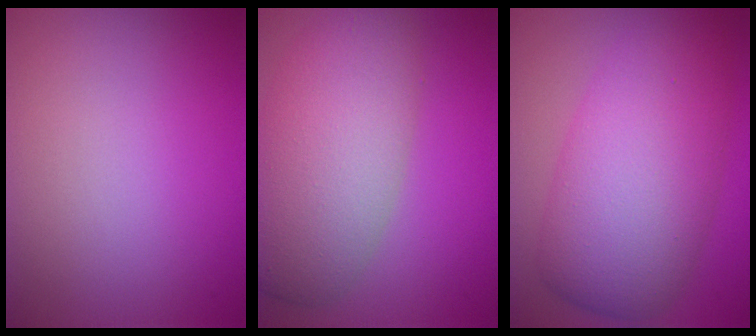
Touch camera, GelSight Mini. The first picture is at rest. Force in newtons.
{"total": 8.3, "press": 8.3, "slide": 0.5}
{"total": 10.0, "press": 10.0, "slide": 0.2}